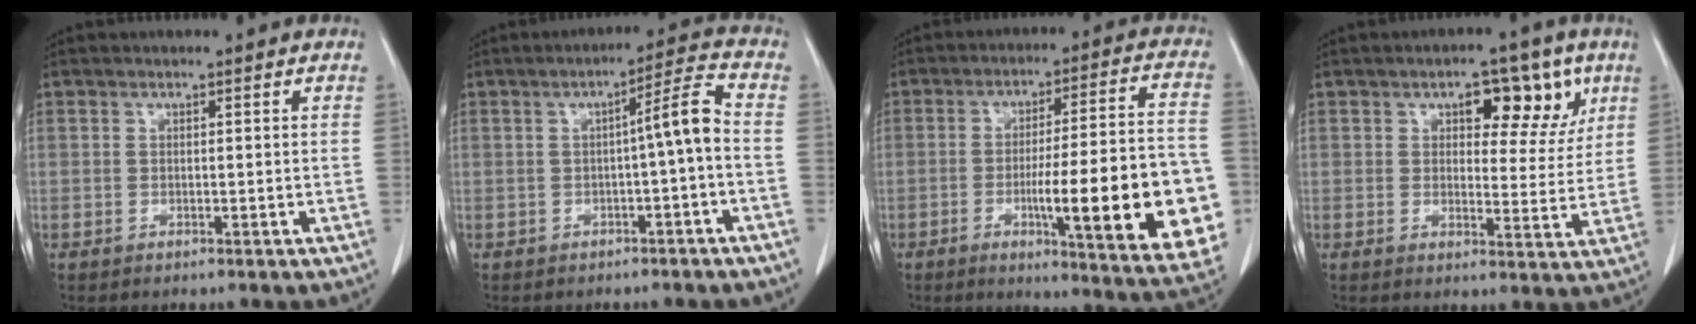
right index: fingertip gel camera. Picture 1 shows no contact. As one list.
[{"total": 5.3, "force": [-0.9, -0.2, 5.2], "torque": [-0.074, 0.018, -0.014]}, {"total": 22.5, "force": [-5.5, 2.6, 21.7], "torque": [-0.231, 0.005, -0.066]}, {"total": 8.2, "force": [4.1, 4.2, 5.8], "torque": [-0.059, 0.010, 0.054]}]